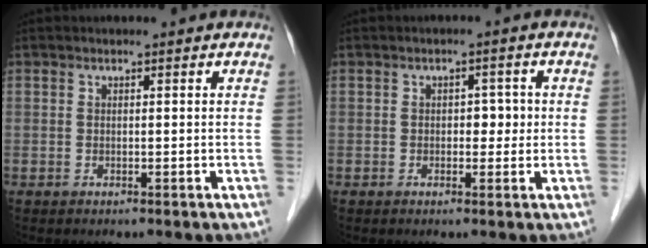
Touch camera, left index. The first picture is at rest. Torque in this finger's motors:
{"motor_torque": [-0.08, -0.15, -0.07, -0.01]}